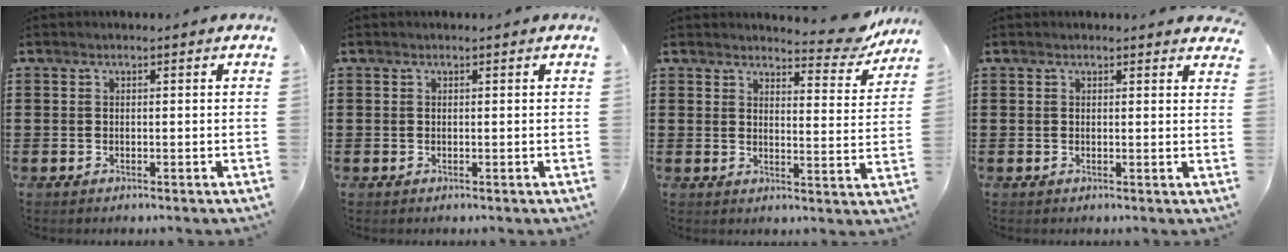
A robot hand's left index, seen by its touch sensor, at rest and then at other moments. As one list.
[{"total": 0.0}, {"total": 5.8, "force": [5.4, 0.8, 1.9], "torque": [-0.034, -0.031, 0.093]}, {"total": 1.3, "force": [1.2, 0.2, 0.3], "torque": [0.000, 0.000, 0.022]}]